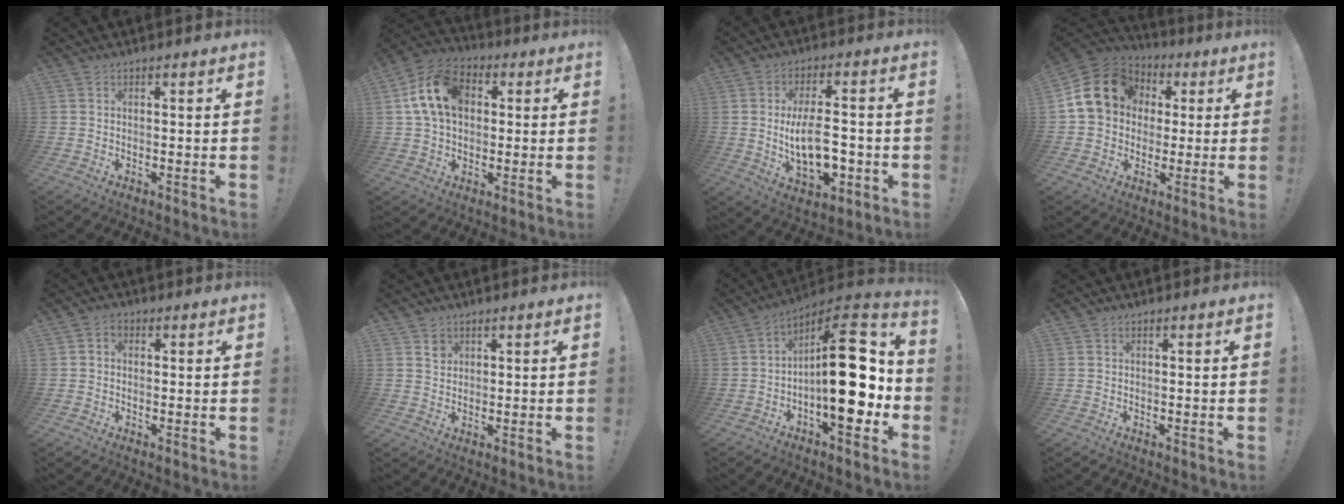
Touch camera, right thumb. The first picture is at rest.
{"total": 15.4, "force": [3.5, 11.1, 10.1], "torque": [-0.172, 0.009, 0.071]}
{"total": 14.3, "force": [-1.9, 7.1, 12.3], "torque": [-0.201, 0.000, -0.036]}
{"total": 16.9, "force": [3.7, 13.9, 8.8], "torque": [-0.146, 0.000, 0.081]}
{"total": 2.1, "force": [-0.5, 1.5, 1.3], "torque": [-0.026, 0.008, -0.009]}
{"total": 1.9, "force": [1.2, 1.4, 0.3], "torque": [0.013, -0.011, 0.019]}
{"total": 22.4, "force": [-1.8, 9.1, 20.4], "torque": [-0.274, 0.018, -0.020]}
{"total": 0.0}